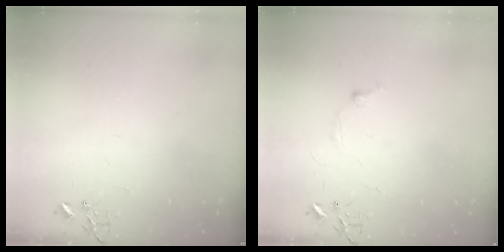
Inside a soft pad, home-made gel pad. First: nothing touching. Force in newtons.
{"total": 5.8, "press": 5.7, "slide": 0.7}